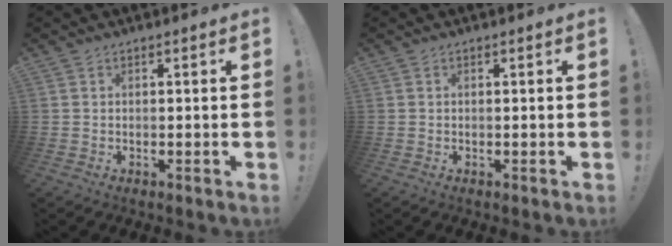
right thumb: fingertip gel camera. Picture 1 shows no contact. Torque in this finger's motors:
{"motor_torque": [0.14, -0.34, -0.12, 0.11, 0.00]}